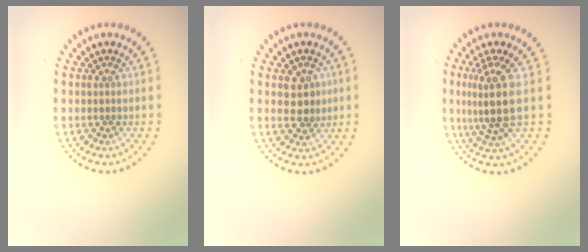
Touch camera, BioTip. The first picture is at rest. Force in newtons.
{"total": 2.7, "press": 2.7, "slide": 0.4}
{"total": 4.0, "press": 3.2, "slide": 2.5}